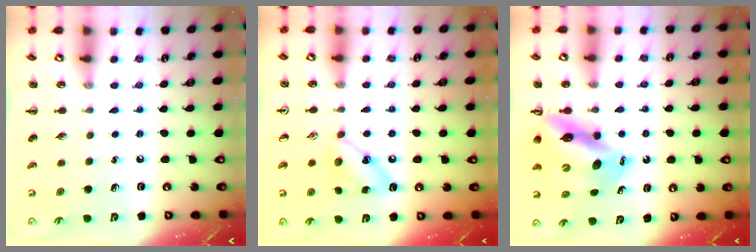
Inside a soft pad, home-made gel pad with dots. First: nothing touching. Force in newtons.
{"total": 7.4, "press": 7.2, "slide": 1.5}
{"total": 12.8, "press": 12.3, "slide": 3.8}